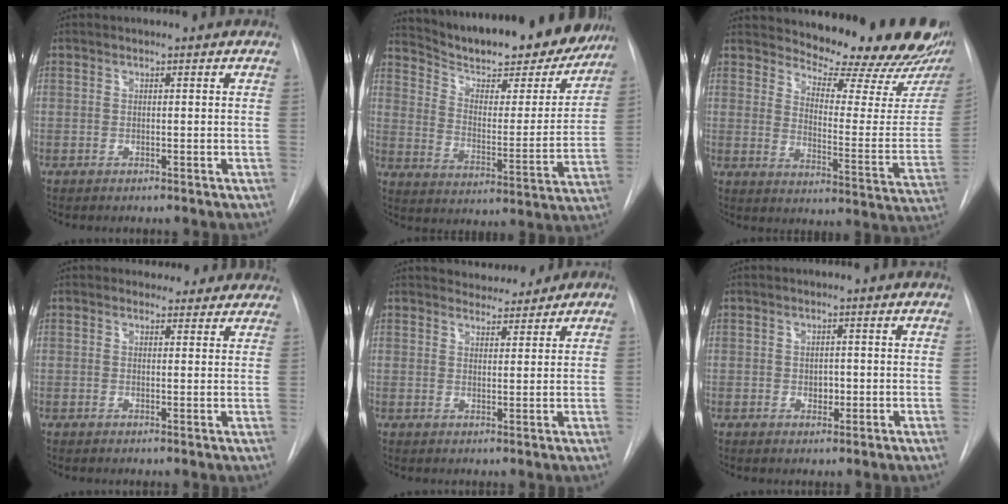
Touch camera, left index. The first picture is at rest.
{"total": 23.9, "force": [21.3, 5.2, 9.5], "torque": [-0.146, -0.039, 0.290]}
{"total": 21.3, "force": [19.2, 3.4, 8.6], "torque": [-0.122, -0.114, 0.230]}
{"total": 5.8, "force": [5.0, 2.8, 0.2], "torque": [0.025, -0.001, 0.037]}
{"total": 4.0, "force": [3.7, 1.5, 0.6], "torque": [-0.005, 0.002, 0.053]}
{"total": 1.6, "force": [-0.9, 1.0, 0.8], "torque": [-0.011, -0.006, -0.011]}